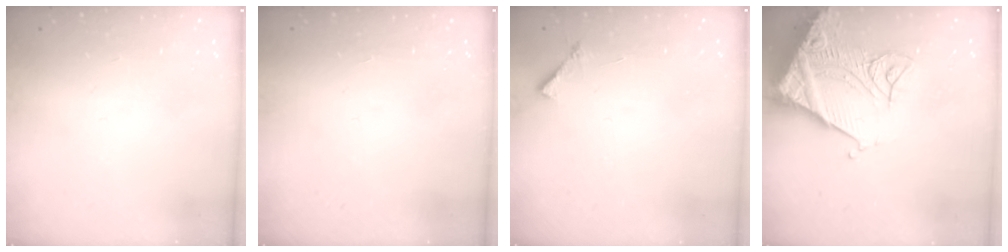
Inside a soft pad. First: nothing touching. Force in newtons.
{"total": 1.7, "press": 1.7, "slide": 0.1}
{"total": 5.6, "press": 5.5, "slide": 0.6}
{"total": 17.3, "press": 17.2, "slide": 2.1}